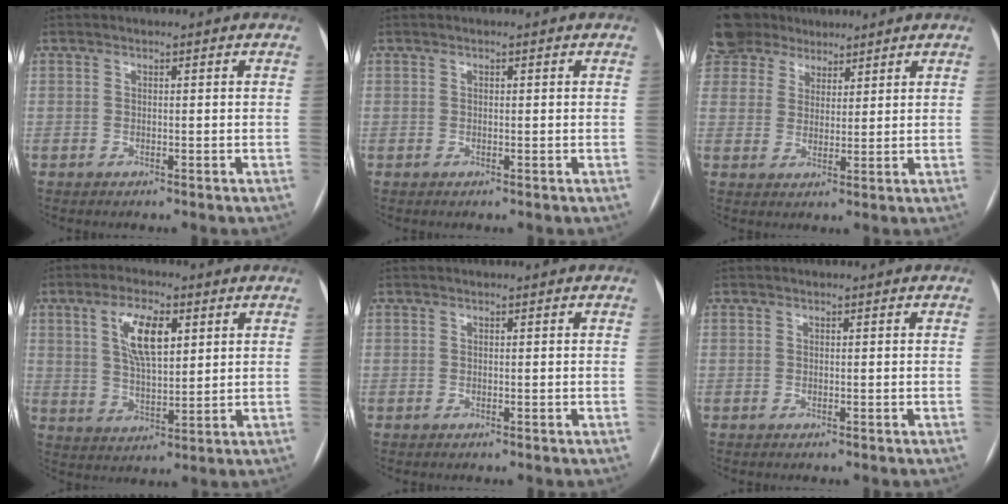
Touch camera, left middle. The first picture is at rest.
{"total": 0.0}
{"total": 9.2, "force": [7.2, 5.6, 0.7], "torque": [-0.021, 0.028, 0.136]}
{"total": 8.7, "force": [3.3, 3.0, 7.4], "torque": [-0.143, 0.007, 0.064]}
{"total": 0.0}
{"total": 0.0}